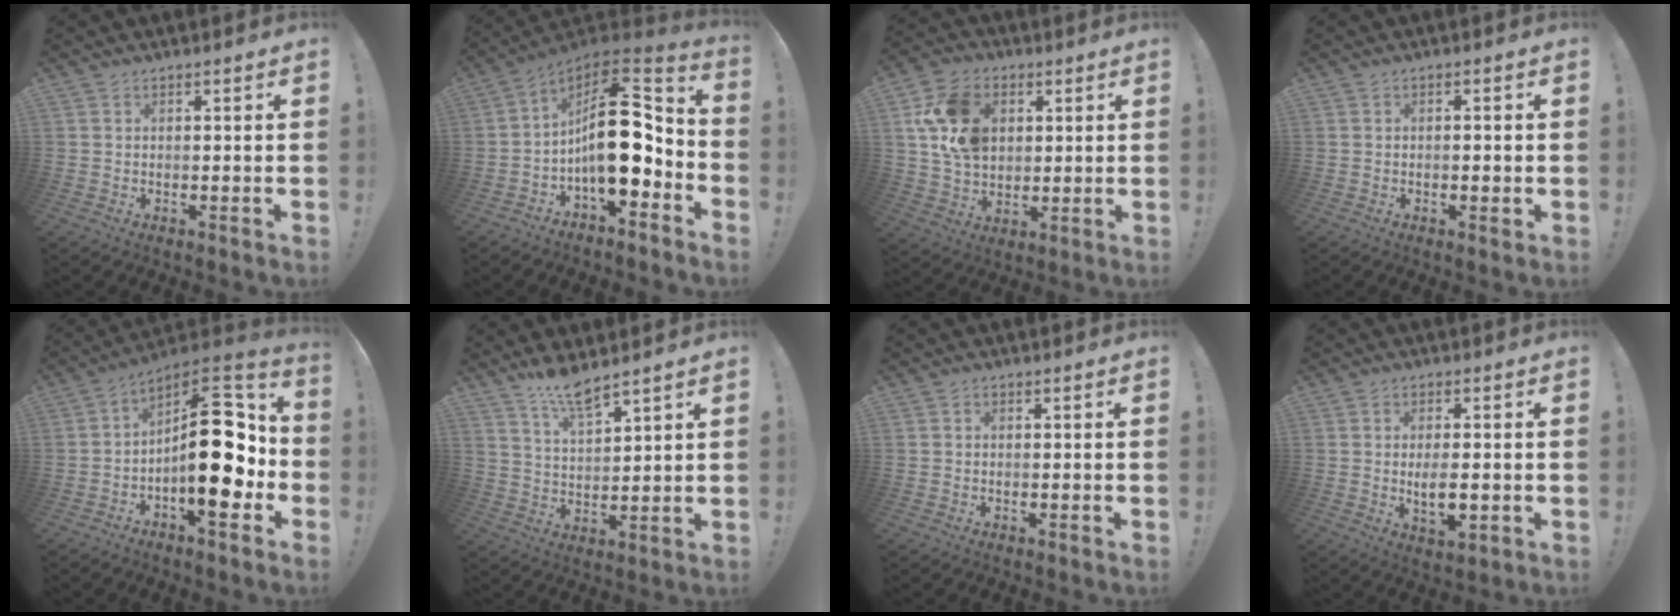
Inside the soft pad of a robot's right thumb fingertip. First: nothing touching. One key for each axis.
{"total": 19.8, "fx": -0.8, "fy": 9.7, "fz": 17.3, "tx": -0.288, "ty": 0.008, "tz": -0.008}
{"total": 16.5, "fx": 5.2, "fy": 12.7, "fz": 9.1, "tx": -0.152, "ty": -0.009, "tz": 0.105}
{"total": 1.6, "fx": -0.5, "fy": 0.6, "fz": 1.4, "tx": -0.014, "ty": 0.002, "tz": -0.010}
{"total": 22.4, "fx": -2.5, "fy": 10.1, "fz": 19.8, "tx": -0.276, "ty": 0.019, "tz": -0.028}
{"total": 8.4, "fx": 7.2, "fy": 1.4, "fz": 4.1, "tx": -0.076, "ty": -0.044, "tz": 0.130}
{"total": 0.0}
{"total": 6.4, "fx": -0.3, "fy": 2.7, "fz": 5.8, "tx": -0.088, "ty": -0.011, "tz": -0.007}